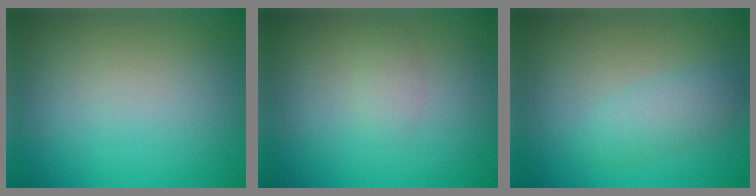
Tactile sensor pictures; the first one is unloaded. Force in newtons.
{"total": 1.1, "press": 1.1, "slide": 0.0}
{"total": 2.2, "press": 2.2, "slide": 0.1}